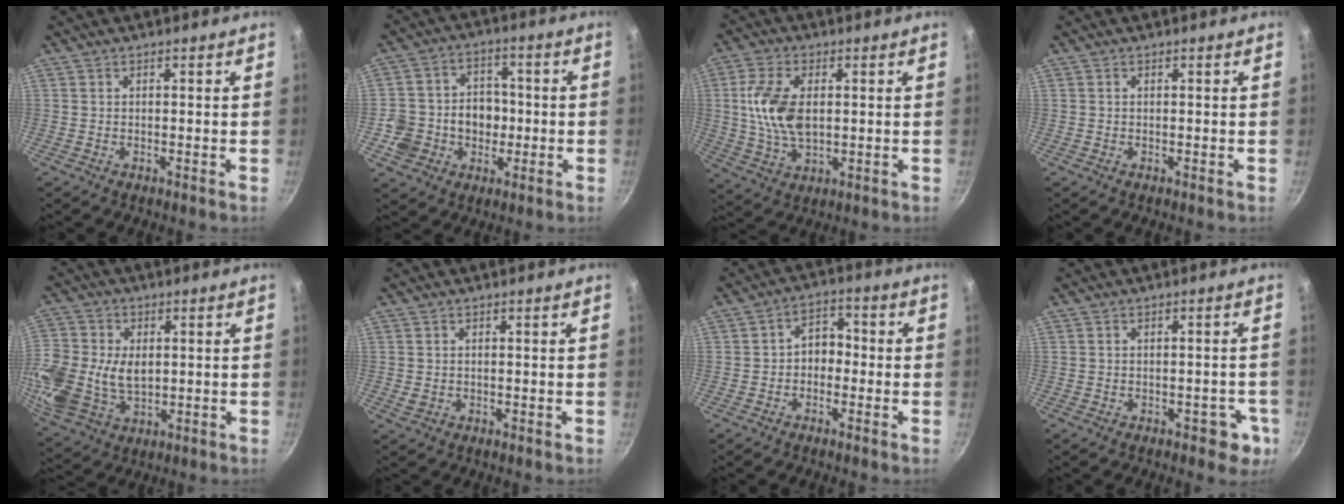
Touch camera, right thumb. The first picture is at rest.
{"total": 11.1, "force": [-1.9, 9.8, 4.7], "torque": [-0.052, 0.030, -0.034]}
{"total": 11.1, "force": [1.2, 6.4, 9.0], "torque": [-0.171, -0.002, 0.023]}
{"total": 0.0}
{"total": 18.0, "force": [0.3, 13.4, 12.0], "torque": [-0.287, 0.004, 0.010]}
{"total": 1.0, "force": [0.1, 0.8, 0.5], "torque": [-0.009, 0.002, 0.006]}
{"total": 5.1, "force": [-0.9, 3.8, 3.2], "torque": [-0.011, 0.022, -0.026]}
{"total": 4.5, "force": [-1.8, 2.8, 3.0], "torque": [-0.008, 0.019, -0.013]}